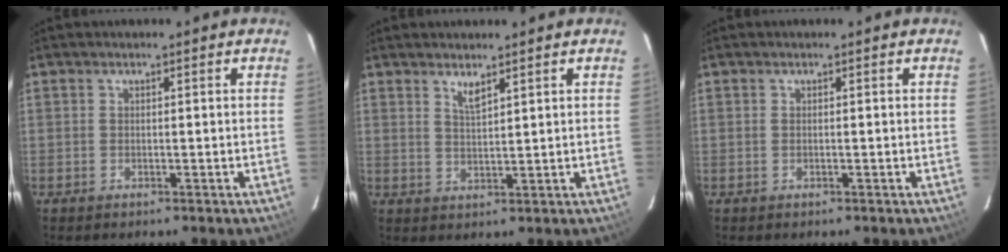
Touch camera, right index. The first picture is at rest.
{"total": 2.6, "force": [2.0, 0.4, 1.6], "torque": [-0.029, -0.002, 0.034]}
{"total": 0.0}